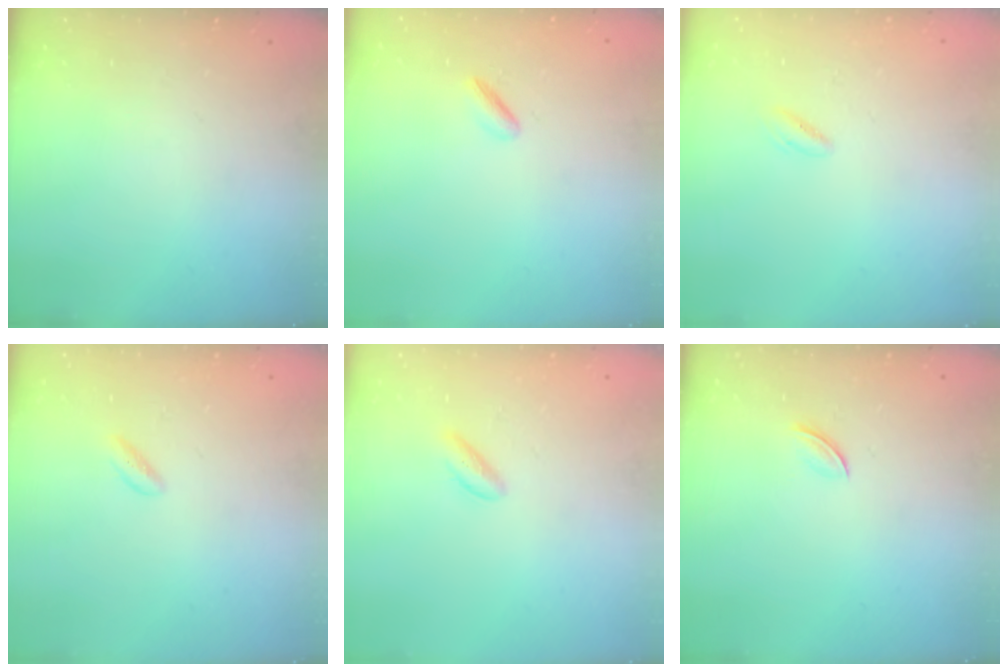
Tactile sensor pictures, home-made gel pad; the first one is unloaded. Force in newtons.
{"total": 2.1, "press": 1.9, "slide": 0.7}
{"total": 1.1, "press": 0.9, "slide": 0.7}
{"total": 1.3, "press": 1.1, "slide": 0.7}
{"total": 2.2, "press": 2.0, "slide": 0.8}
{"total": 2.8, "press": 2.7, "slide": 0.9}